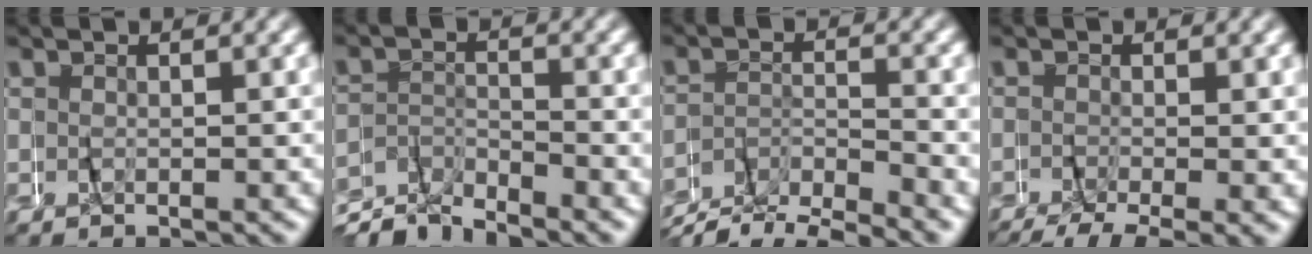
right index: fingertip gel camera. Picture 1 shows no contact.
{"total": 4.4, "force": [-4.4, 0.1, 0.3], "torque": [0.000, 0.006, -0.087]}
{"total": 5.5, "force": [-5.1, 1.3, 1.8], "torque": [-0.028, -0.003, -0.093]}
{"total": 4.8, "force": [-3.6, 1.6, 2.7], "torque": [-0.036, -0.017, -0.051]}